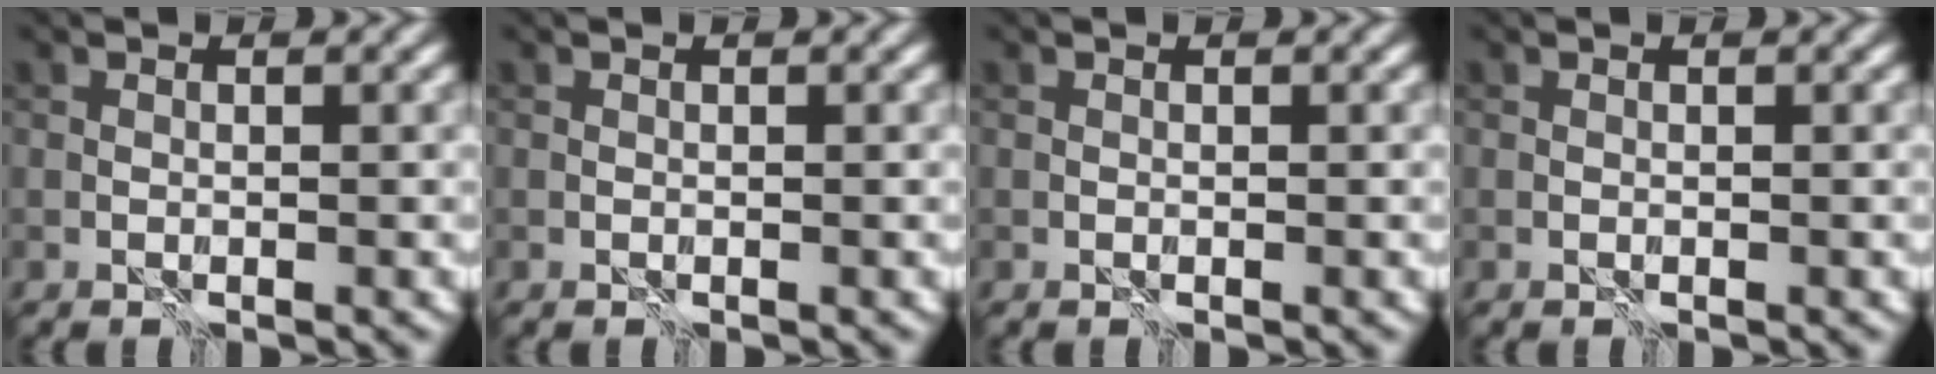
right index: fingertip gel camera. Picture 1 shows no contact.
{"total": 0.0}
{"total": 0.0}
{"total": 0.0}